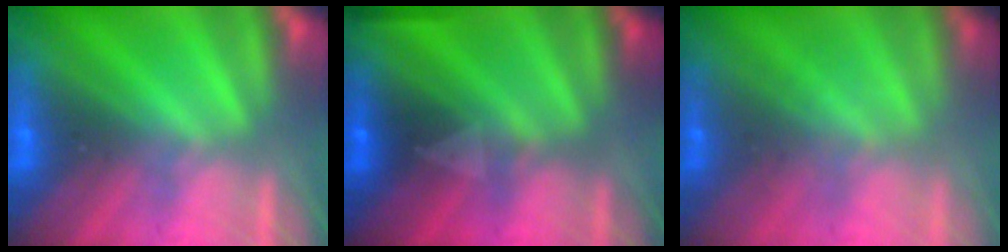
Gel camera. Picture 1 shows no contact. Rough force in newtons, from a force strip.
{"total": 3.0}
{"total": 1.8}